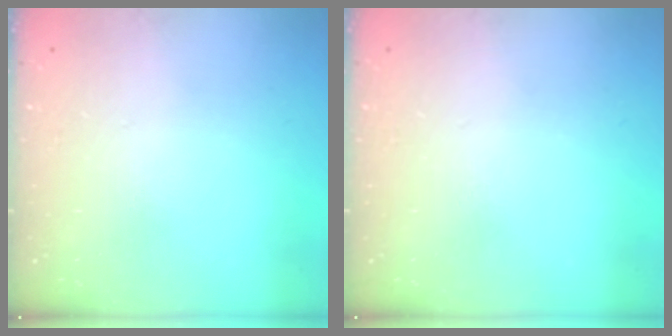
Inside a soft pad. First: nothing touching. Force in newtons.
{"total": 0.0}